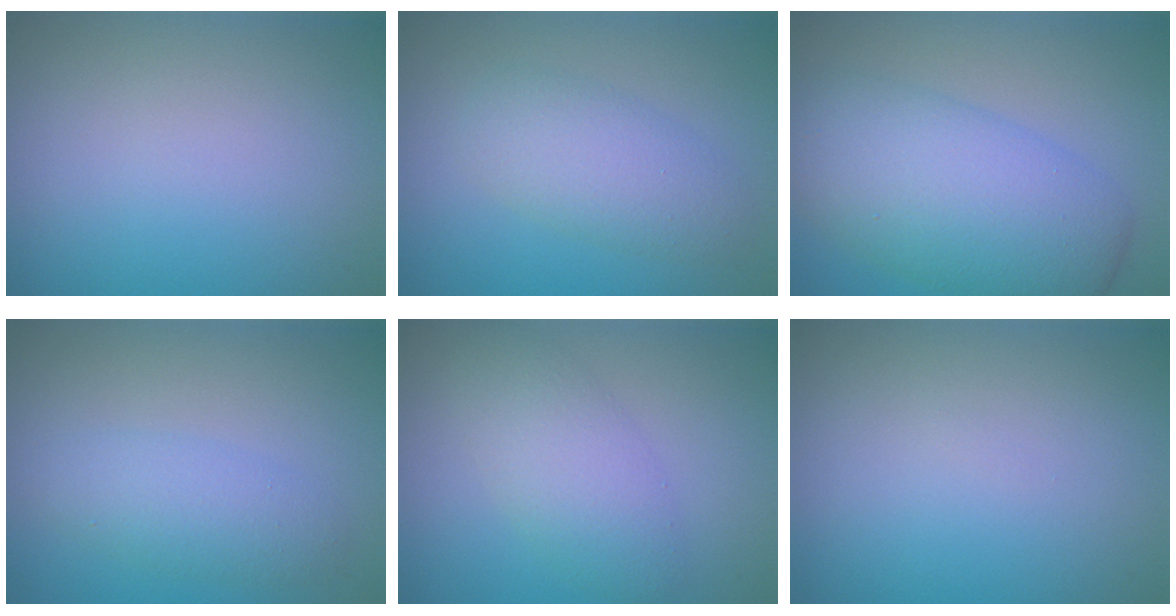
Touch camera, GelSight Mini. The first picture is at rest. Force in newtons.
{"total": 3.8, "press": 3.8, "slide": 0.1}
{"total": 8.2, "press": 8.2, "slide": 0.1}
{"total": 2.7, "press": 2.7, "slide": 0.0}
{"total": 3.8, "press": 3.8, "slide": 0.2}
{"total": 0.0}